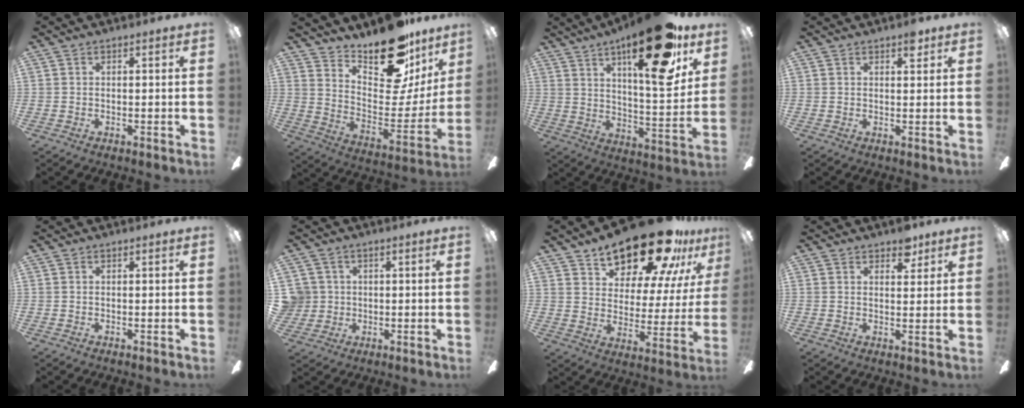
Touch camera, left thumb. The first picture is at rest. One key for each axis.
{"total": 23.0, "fx": 18.5, "fy": 8.7, "fz": 10.6, "tx": -0.130, "ty": -0.140, "tz": 0.311}
{"total": 24.7, "fx": 14.6, "fy": 7.8, "fz": 18.3, "tx": -0.261, "ty": -0.082, "tz": 0.226}
{"total": 3.3, "fx": 2.3, "fy": 1.4, "fz": 1.9, "tx": -0.009, "ty": -0.010, "tz": 0.034}
{"total": 0.0}
{"total": 5.5, "fx": 0.9, "fy": 5.4, "fz": 0.7, "tx": -0.030, "ty": 0.011, "tz": 0.019}
{"total": 22.7, "fx": 17.9, "fy": 8.5, "fz": 11.1, "tx": -0.178, "ty": -0.123, "tz": 0.305}
{"total": 4.9, "fx": 3.7, "fy": 2.5, "fz": 2.1, "tx": -0.008, "ty": -0.015, "tz": 0.060}